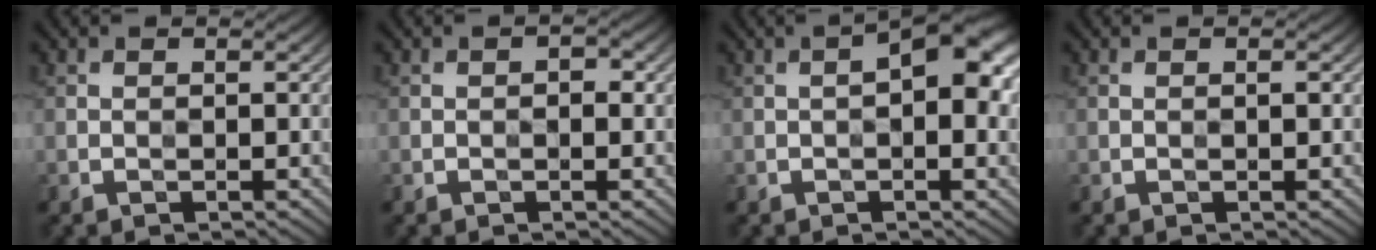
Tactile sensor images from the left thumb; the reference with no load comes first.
{"total": 1.3, "force": [0.0, 0.6, 1.1], "torque": [-0.013, 0.004, -0.003]}
{"total": 6.8, "force": [0.6, 2.6, 6.3], "torque": [-0.090, 0.016, 0.003]}
{"total": 0.5, "force": [0.1, 0.1, 0.5], "torque": [-0.007, 0.000, 0.001]}